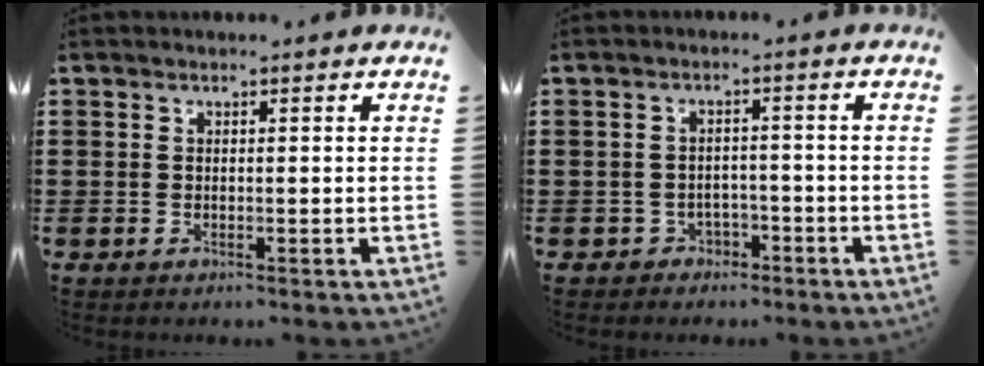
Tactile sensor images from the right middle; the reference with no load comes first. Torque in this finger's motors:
{"motor_torque": [-0.12, -0.15, 0.03, -0.01]}